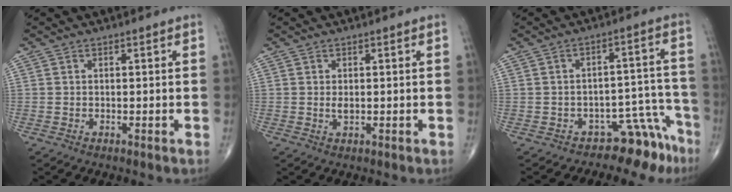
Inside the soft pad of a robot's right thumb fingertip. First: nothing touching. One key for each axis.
{"total": 1.2, "fx": 0.1, "fy": 0.6, "fz": 1.0, "tx": -0.018, "ty": -0.004, "tz": 0.004}
{"total": 6.9, "fx": -6.0, "fy": 3.3, "fz": 0.8, "tx": 0.043, "ty": 0.113, "tz": -0.087}